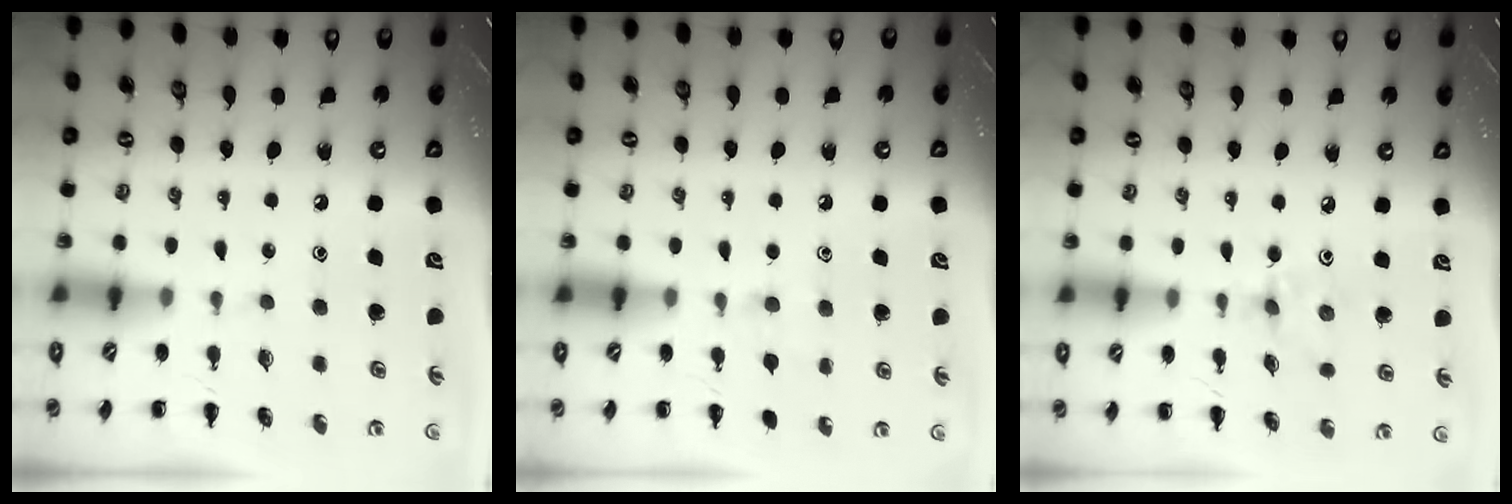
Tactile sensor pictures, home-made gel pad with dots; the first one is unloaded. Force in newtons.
{"total": 5.7, "press": 5.5, "slide": 1.8}
{"total": 2.7, "press": 2.5, "slide": 0.8}